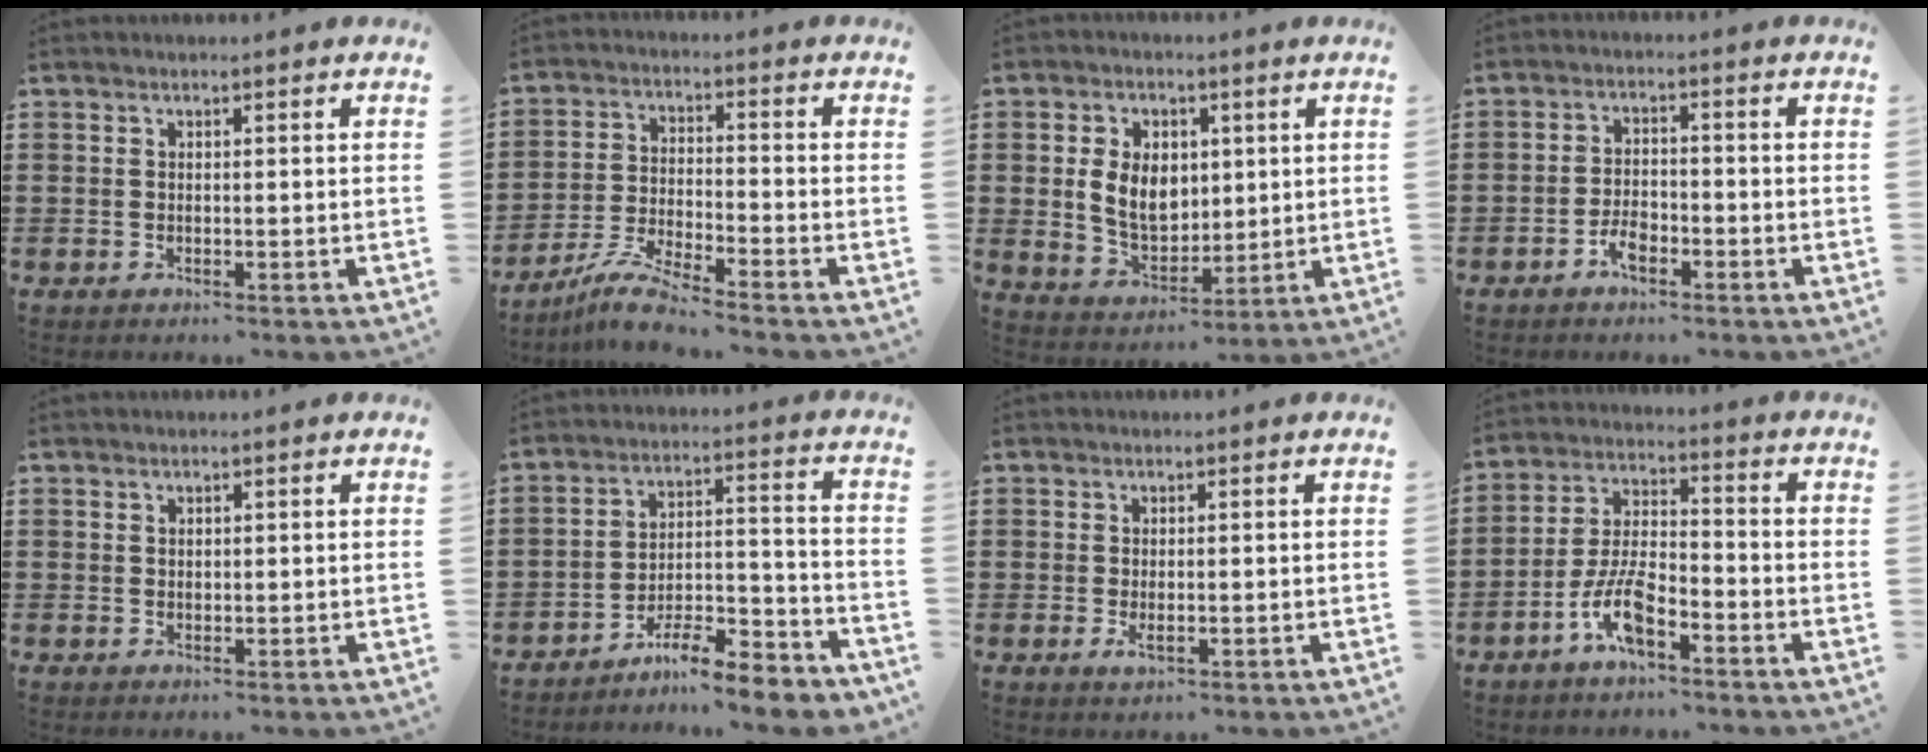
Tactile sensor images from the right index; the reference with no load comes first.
{"total": 6.4, "force": [-5.7, -0.1, 2.9], "torque": [-0.074, -0.012, -0.113]}
{"total": 7.7, "force": [1.1, 5.6, 5.3], "torque": [-0.113, 0.005, 0.014]}
{"total": 3.6, "force": [-2.2, 1.4, 2.5], "torque": [-0.059, -0.002, -0.045]}
{"total": 0.7, "force": [0.5, 0.5, 0.2], "torque": [-0.006, 0.002, 0.010]}
{"total": 8.1, "force": [-7.6, 0.8, 2.7], "torque": [-0.033, 0.021, -0.144]}
{"total": 1.5, "force": [-0.3, 0.5, 1.4], "torque": [-0.026, -0.003, -0.004]}
{"total": 7.9, "force": [-4.6, 2.7, 5.8], "torque": [-0.135, -0.003, -0.089]}